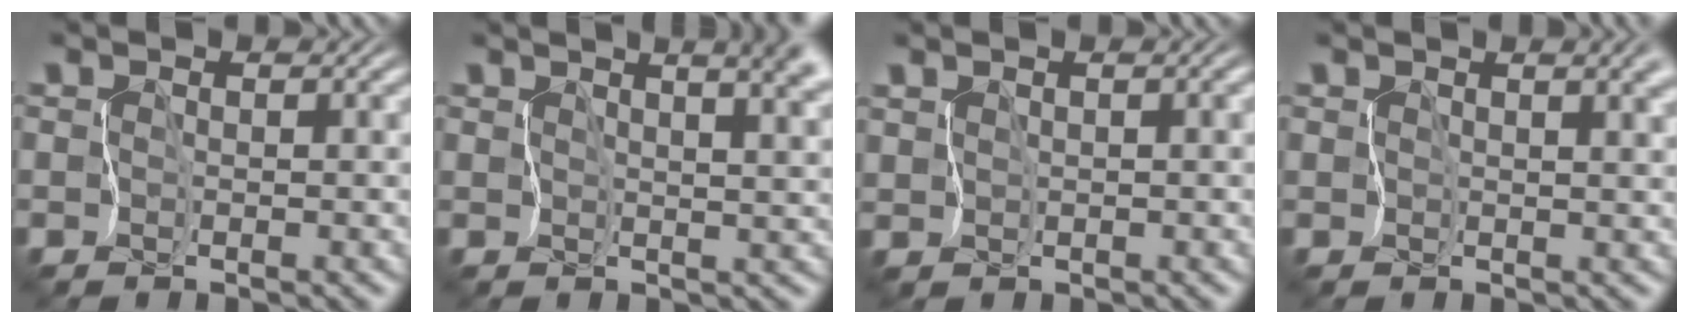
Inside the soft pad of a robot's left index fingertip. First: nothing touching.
{"total": 10.0, "force": [5.5, 4.4, 7.1], "torque": [-0.073, 0.033, 0.055]}
{"total": 1.4, "force": [0.5, 0.6, 1.2], "torque": [-0.020, -0.001, 0.010]}
{"total": 4.9, "force": [2.3, 2.4, 3.6], "torque": [-0.034, 0.016, 0.024]}